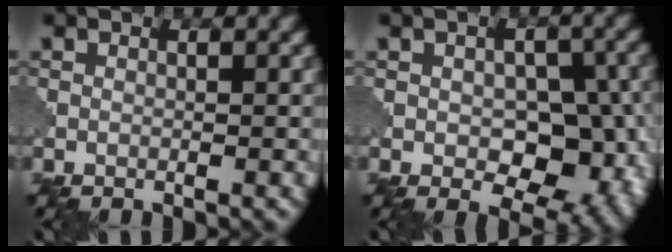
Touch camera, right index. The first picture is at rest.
{"total": 8.9, "force": [-1.2, 5.6, 6.9], "torque": [-0.083, -0.015, -0.010]}